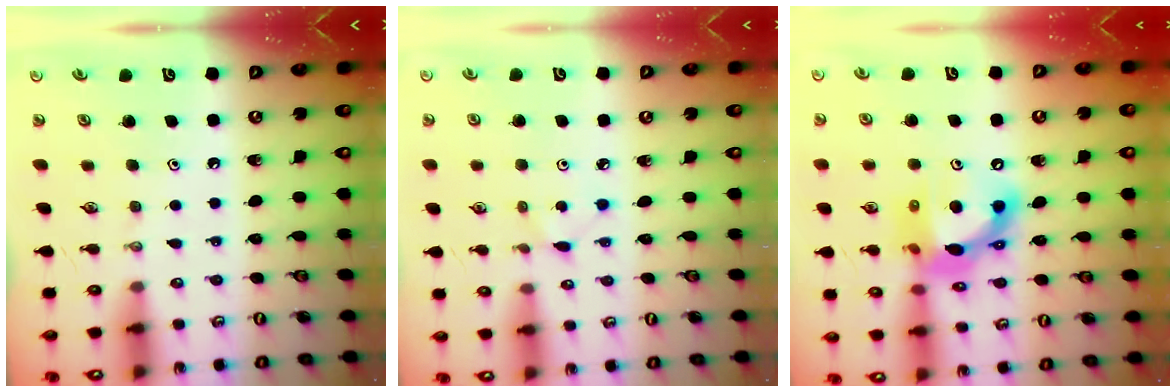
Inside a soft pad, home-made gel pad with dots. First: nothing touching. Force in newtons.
{"total": 2.3, "press": 2.3, "slide": 0.3}
{"total": 14.5, "press": 14.5, "slide": 0.8}